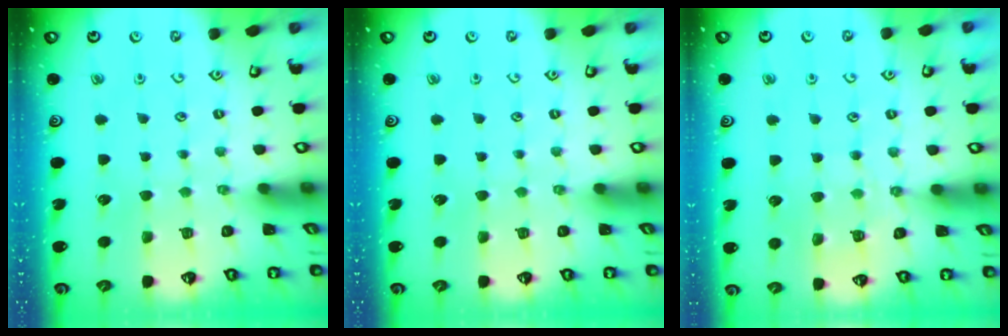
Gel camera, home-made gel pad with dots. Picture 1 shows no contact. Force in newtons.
{"total": 0.0}
{"total": 6.1, "press": 6.1, "slide": 0.6}